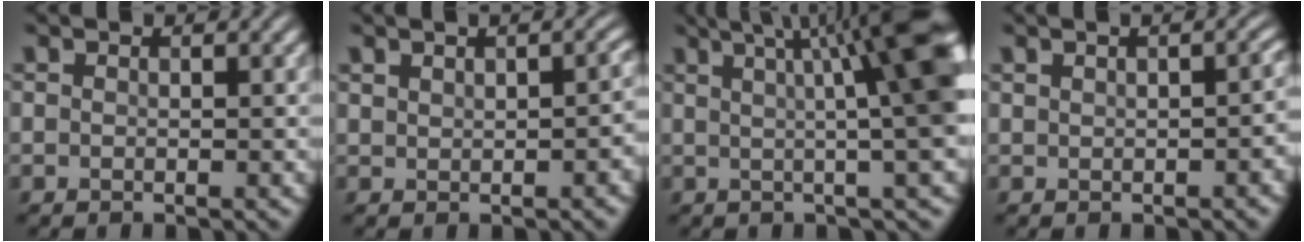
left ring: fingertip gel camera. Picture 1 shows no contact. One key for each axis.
{"total": 2.9, "fx": 1.0, "fy": 1.4, "fz": 2.3, "tx": -0.031, "ty": 0.005, "tz": 0.024}
{"total": 12.9, "fx": 3.3, "fy": 3.6, "fz": 12.0, "tx": -0.105, "ty": 0.030, "tz": 0.032}
{"total": 2.9, "fx": 0.4, "fy": 1.5, "fz": 2.4, "tx": -0.021, "ty": 0.006, "tz": 0.016}